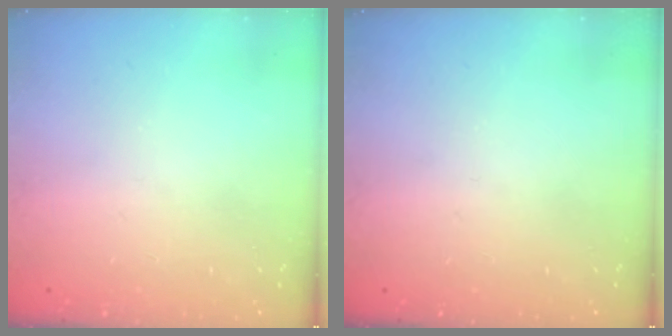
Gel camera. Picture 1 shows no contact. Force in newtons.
{"total": 0.0}